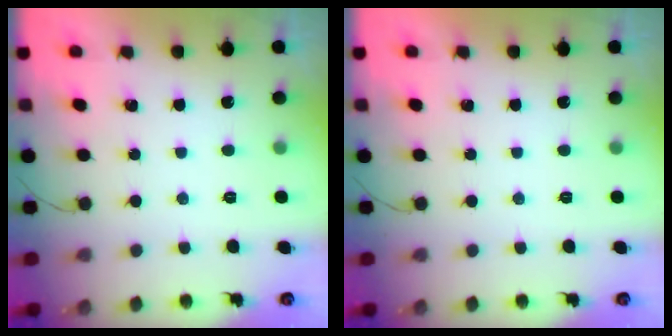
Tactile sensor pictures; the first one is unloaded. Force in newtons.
{"total": 0.0}